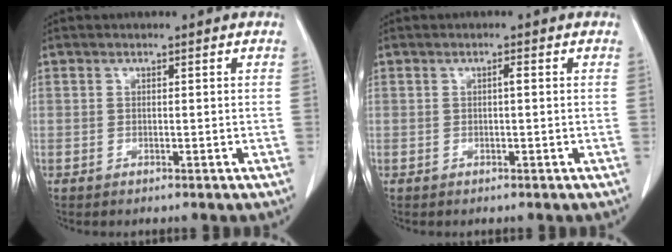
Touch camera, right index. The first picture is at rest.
{"total": 0.7, "force": [0.0, 0.1, 0.7], "torque": [-0.013, 0.002, 0.001]}